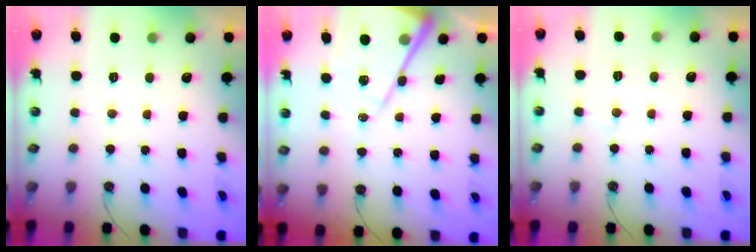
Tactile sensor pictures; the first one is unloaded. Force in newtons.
{"total": 15.5, "press": 15.4, "slide": 1.5}
{"total": 5.8, "press": 5.7, "slide": 0.9}